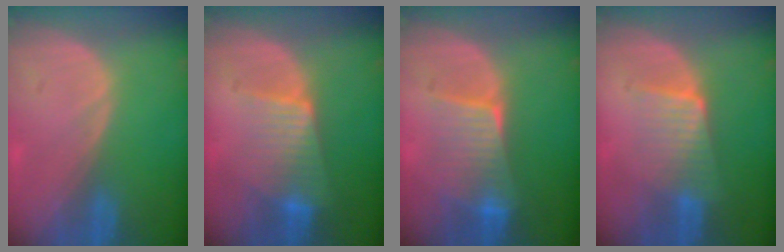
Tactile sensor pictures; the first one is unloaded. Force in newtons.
{"total": 6.7, "press": 6.1, "slide": 2.7}
{"total": 6.5, "press": 6.4, "slide": 1.5}
{"total": 5.7, "press": 5.4, "slide": 1.8}